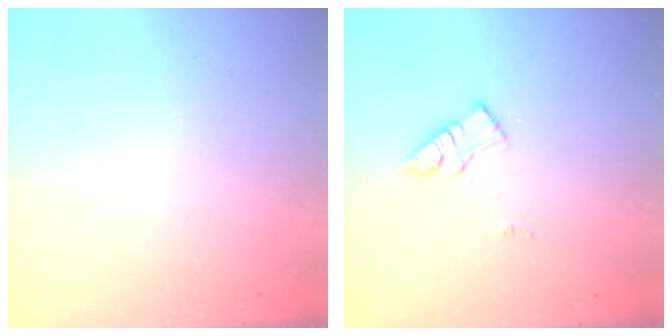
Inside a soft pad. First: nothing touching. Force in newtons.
{"total": 10.7, "press": 10.7, "slide": 0.7}